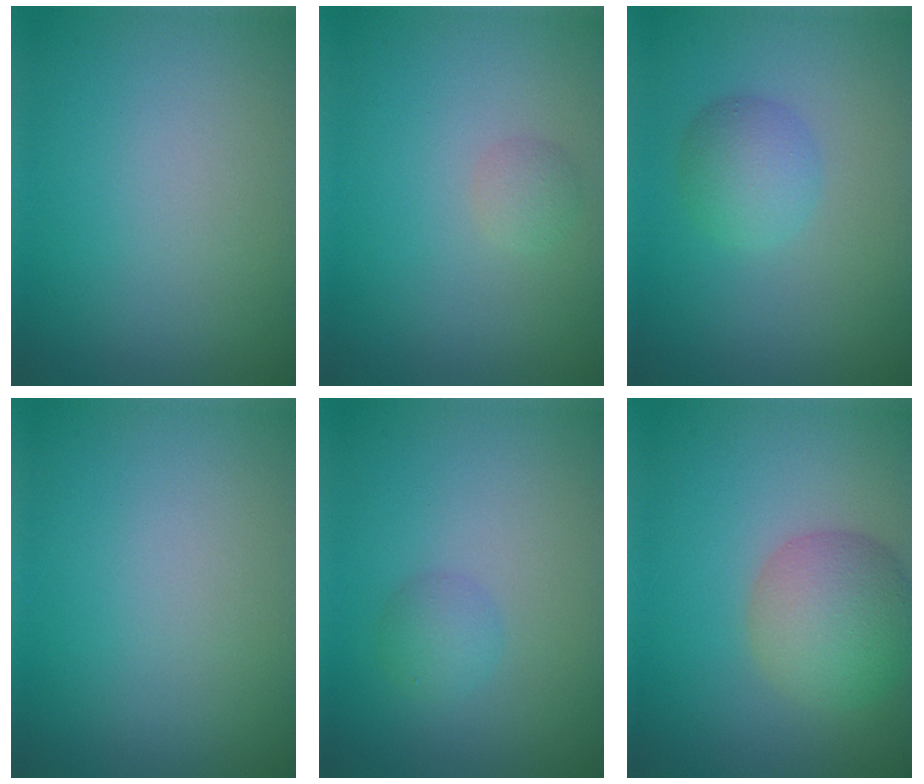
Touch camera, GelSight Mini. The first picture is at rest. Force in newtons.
{"total": 1.1, "press": 1.1, "slide": 0.1}
{"total": 2.8, "press": 2.8, "slide": 0.1}
{"total": 0.0}
{"total": 1.7, "press": 1.7, "slide": 0.1}
{"total": 5.4, "press": 5.4, "slide": 0.4}